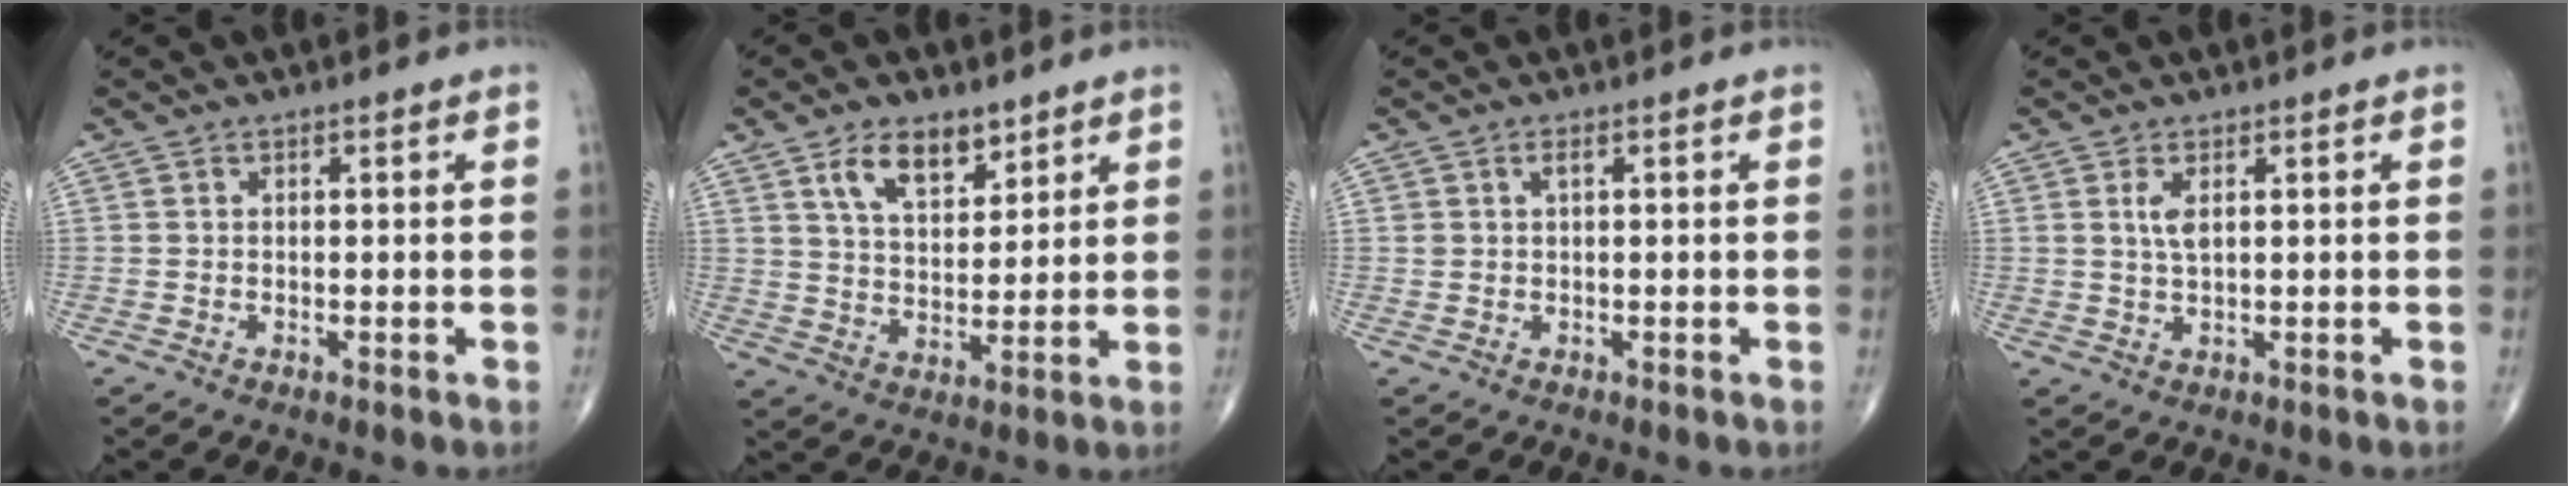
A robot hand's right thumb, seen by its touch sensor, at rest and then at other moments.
{"total": 9.0, "force": [5.5, 4.7, 5.4], "torque": [-0.071, -0.033, 0.102]}
{"total": 1.1, "force": [0.5, 0.5, 0.9], "torque": [-0.019, 0.004, 0.011]}
{"total": 2.6, "force": [0.9, 0.9, 2.3], "torque": [-0.049, -0.003, 0.023]}